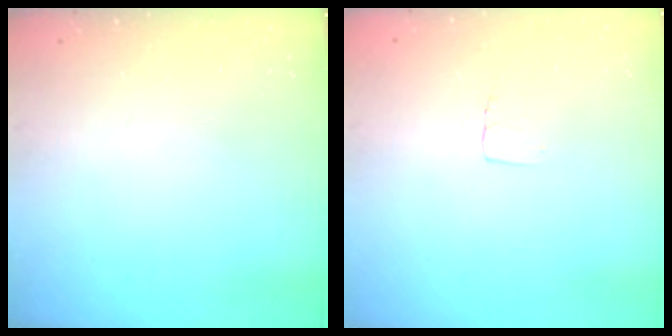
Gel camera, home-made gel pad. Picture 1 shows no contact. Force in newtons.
{"total": 4.0, "press": 4.0, "slide": 0.2}